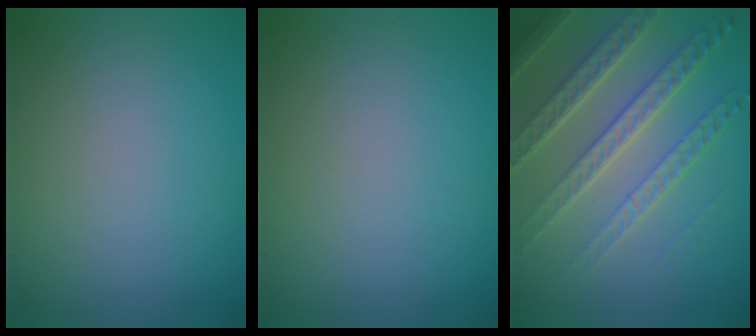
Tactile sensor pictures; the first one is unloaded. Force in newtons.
{"total": 0.0}
{"total": 7.2, "press": 5.1, "slide": 5.1}